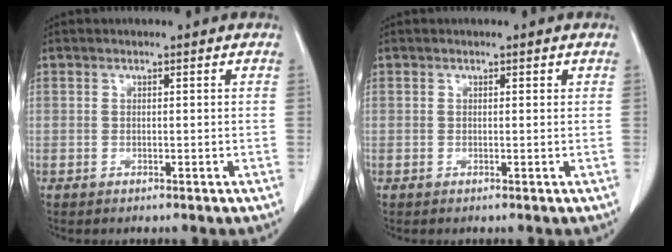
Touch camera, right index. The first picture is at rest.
{"total": 0.0}